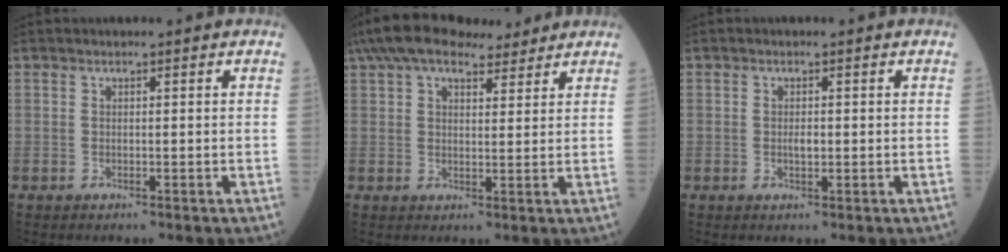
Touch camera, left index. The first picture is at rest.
{"total": 12.6, "force": [10.1, 4.3, 6.1], "torque": [-0.109, 0.053, 0.161]}
{"total": 1.3, "force": [-0.2, 0.6, 1.1], "torque": [-0.021, -0.002, -0.004]}